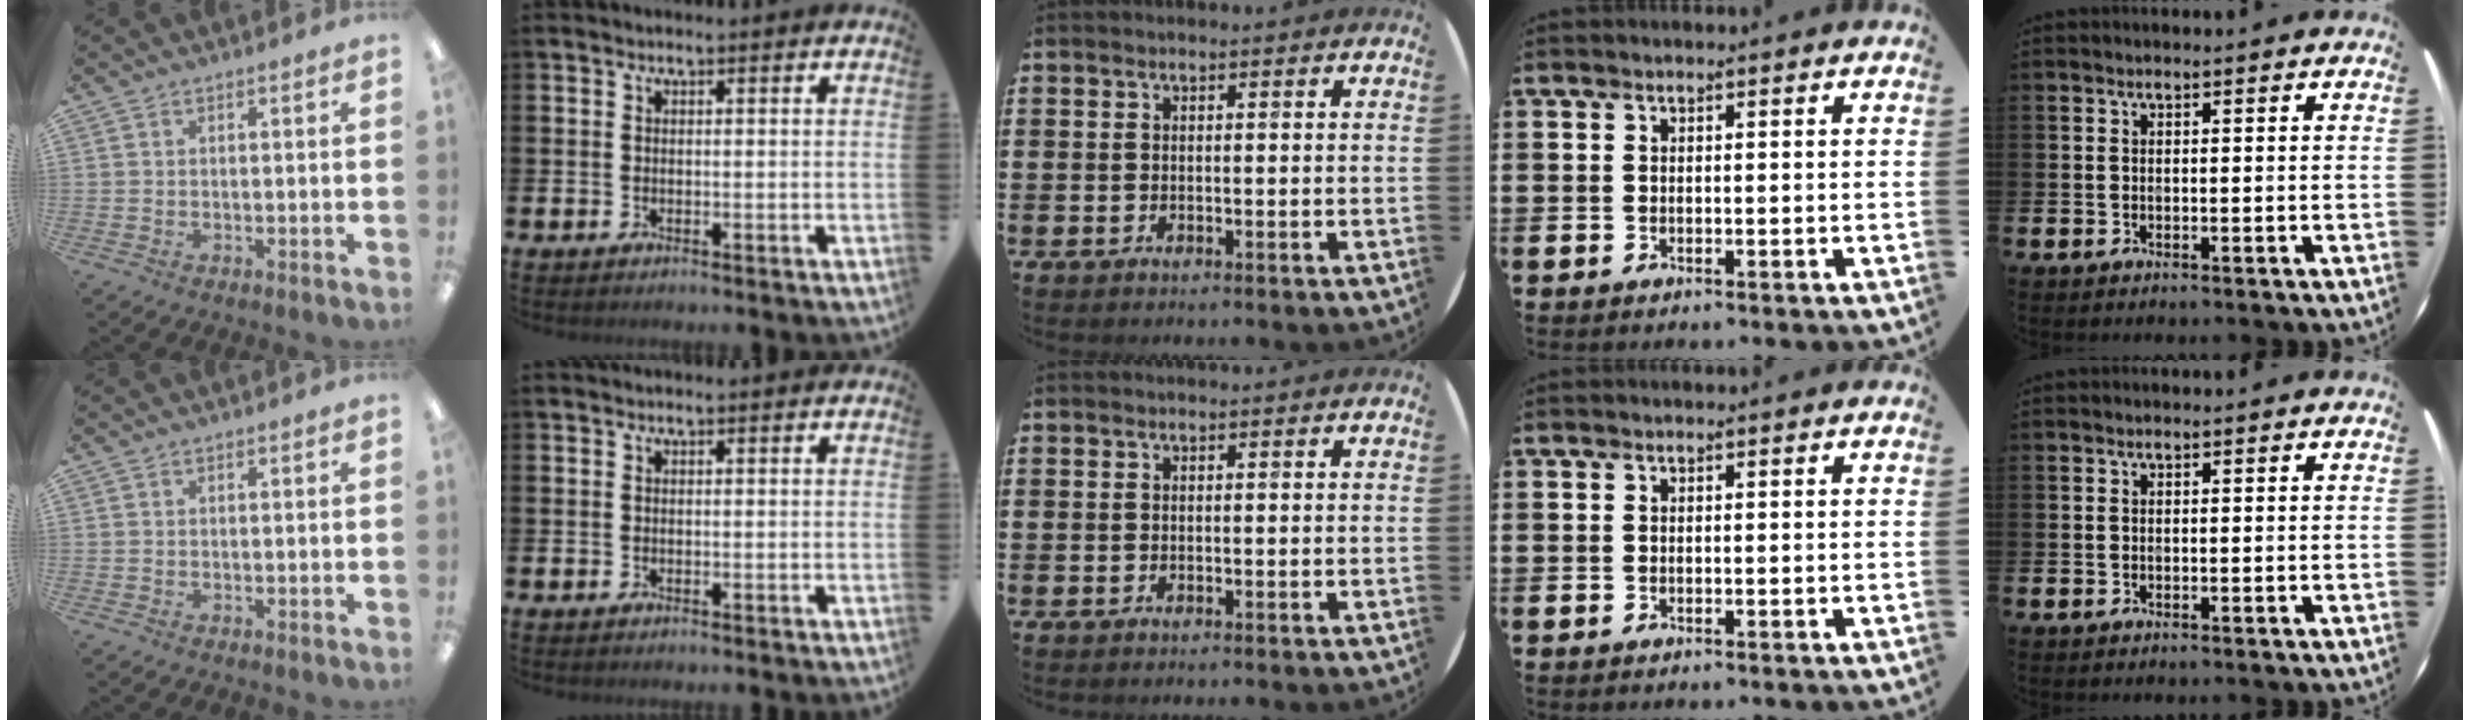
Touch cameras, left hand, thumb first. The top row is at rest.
{}